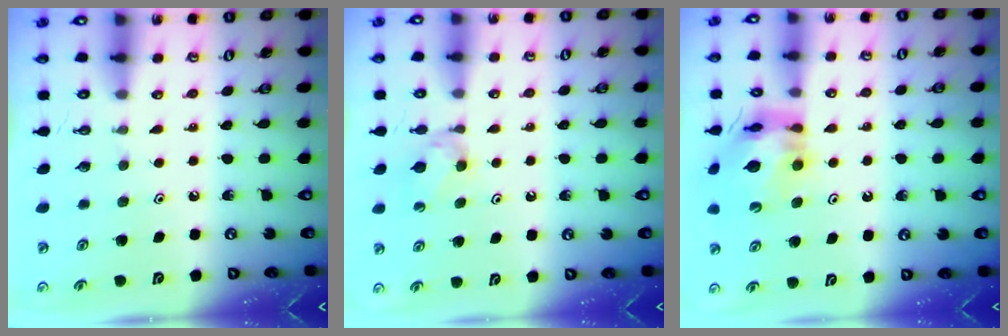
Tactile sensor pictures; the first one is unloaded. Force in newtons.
{"total": 3.3, "press": 3.3, "slide": 0.7}
{"total": 13.1, "press": 13.1, "slide": 1.4}